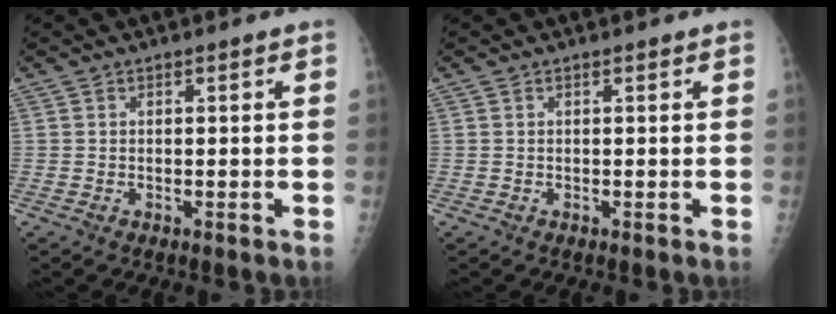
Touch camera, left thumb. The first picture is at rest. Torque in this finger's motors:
{"motor_torque": [0.12, 0.13, -0.08, -0.06, 0.00]}